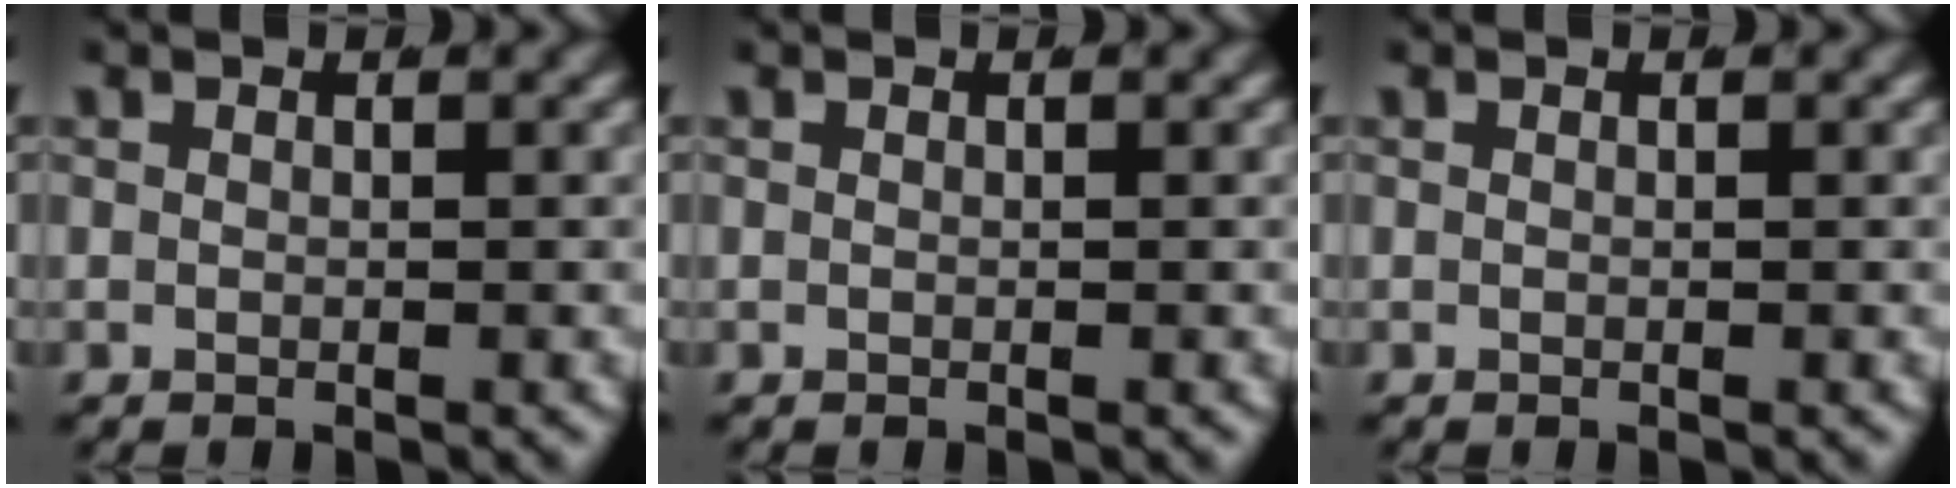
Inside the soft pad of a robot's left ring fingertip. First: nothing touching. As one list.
[{"total": 0.0}, {"total": 0.0}]